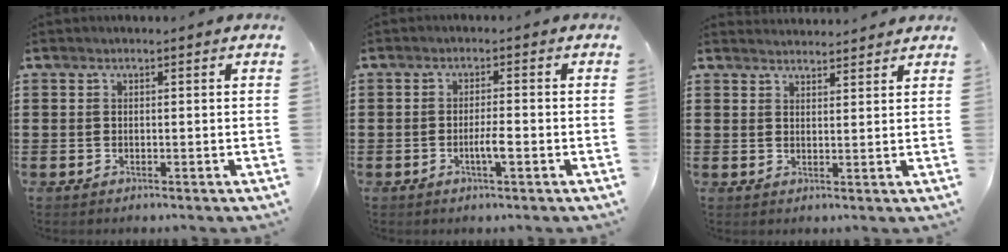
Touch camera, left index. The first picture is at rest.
{"total": 2.9, "force": [-0.9, 0.5, 2.7], "torque": [-0.049, 0.002, -0.016]}
{"total": 2.3, "force": [2.2, 0.1, -0.1], "torque": [-0.004, -0.005, 0.044]}